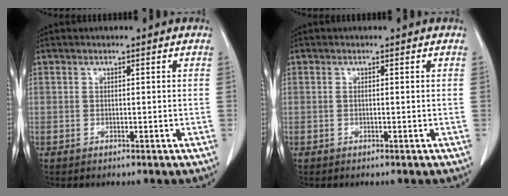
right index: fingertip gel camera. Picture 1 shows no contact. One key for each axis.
{"total": 0.0}